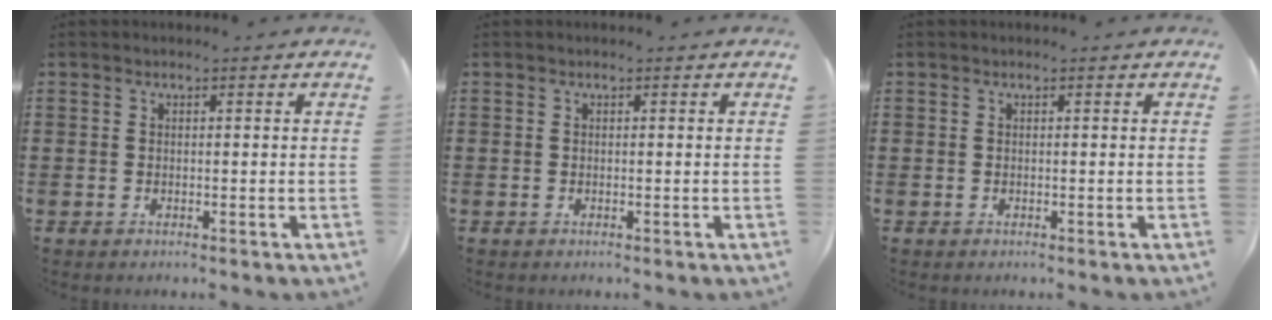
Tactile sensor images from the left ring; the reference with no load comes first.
{"total": 0.0}
{"total": 0.0}